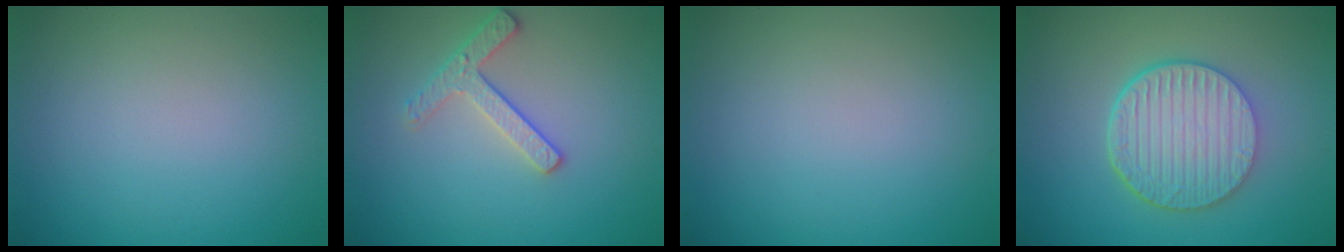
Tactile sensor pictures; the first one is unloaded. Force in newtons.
{"total": 2.4, "press": 2.3, "slide": 0.5}
{"total": 0.0}
{"total": 6.5, "press": 4.8, "slide": 4.5}